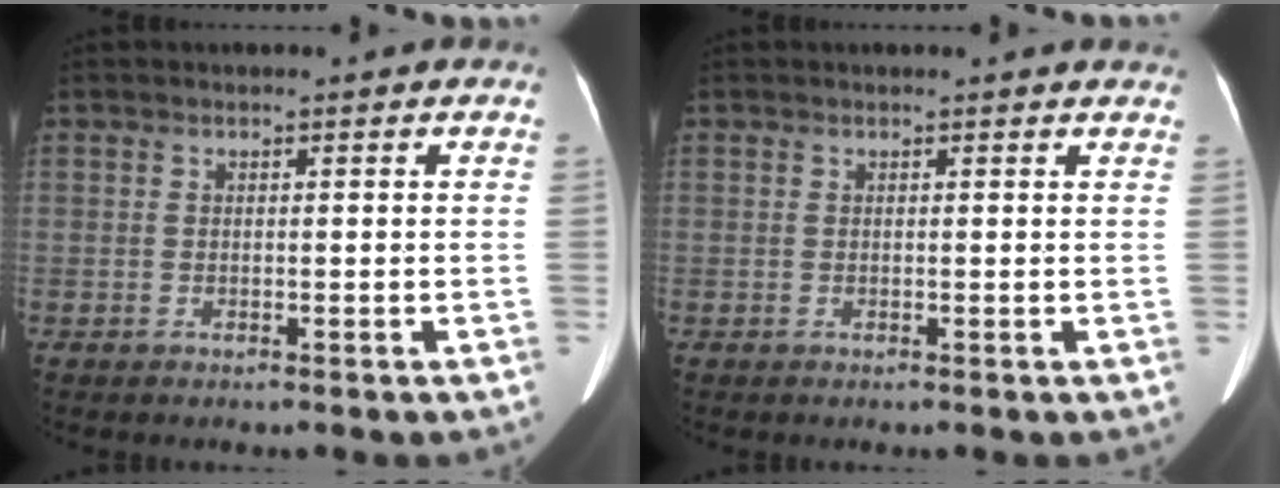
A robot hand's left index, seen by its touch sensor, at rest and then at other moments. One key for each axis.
{"total": 3.3, "fx": 3.2, "fy": 0.6, "fz": 0.6, "tx": -0.009, "ty": 0.005, "tz": 0.021}